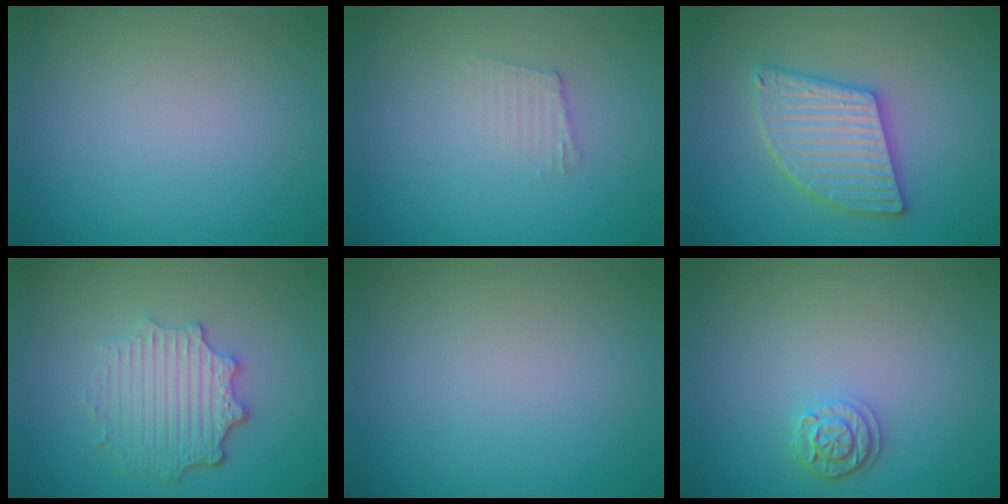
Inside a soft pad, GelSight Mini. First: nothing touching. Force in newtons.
{"total": 1.2, "press": 1.2, "slide": 0.2}
{"total": 5.4, "press": 5.4, "slide": 0.6}
{"total": 4.6, "press": 3.6, "slide": 2.8}
{"total": 0.0}
{"total": 2.1, "press": 1.8, "slide": 0.9}